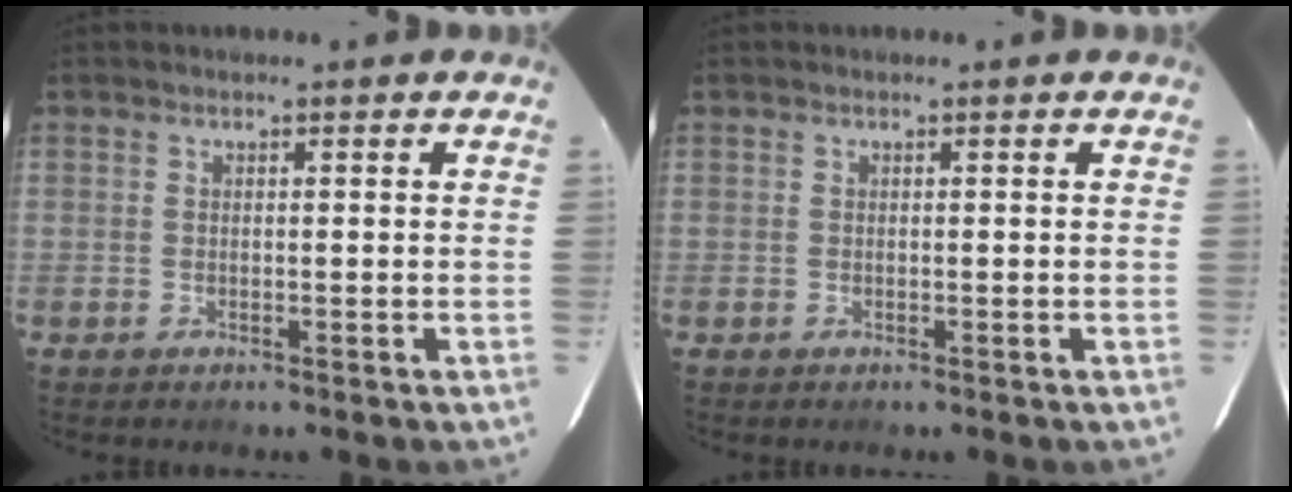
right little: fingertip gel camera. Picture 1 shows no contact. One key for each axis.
{"total": 0.0}